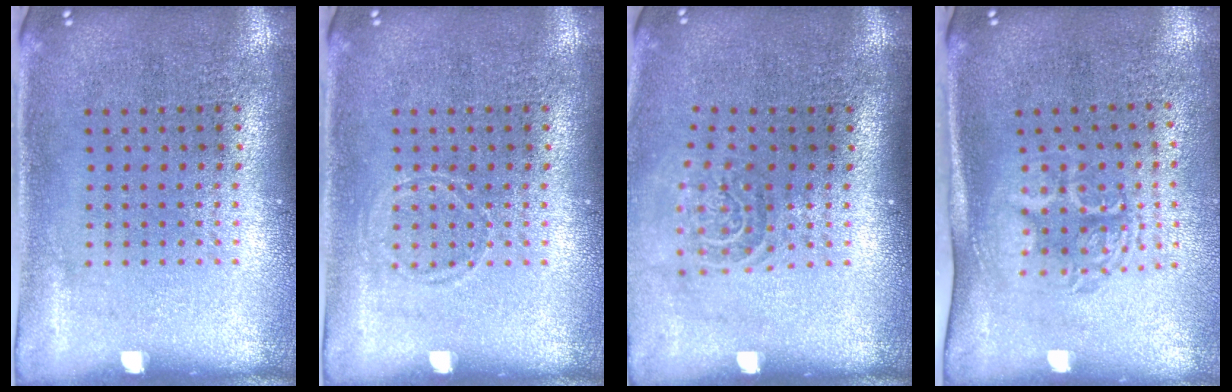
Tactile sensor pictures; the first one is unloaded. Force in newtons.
{"total": 0.8, "press": 0.7, "slide": 0.2}
{"total": 1.5, "press": 1.1, "slide": 1.0}
{"total": 1.7, "press": 1.3, "slide": 1.1}